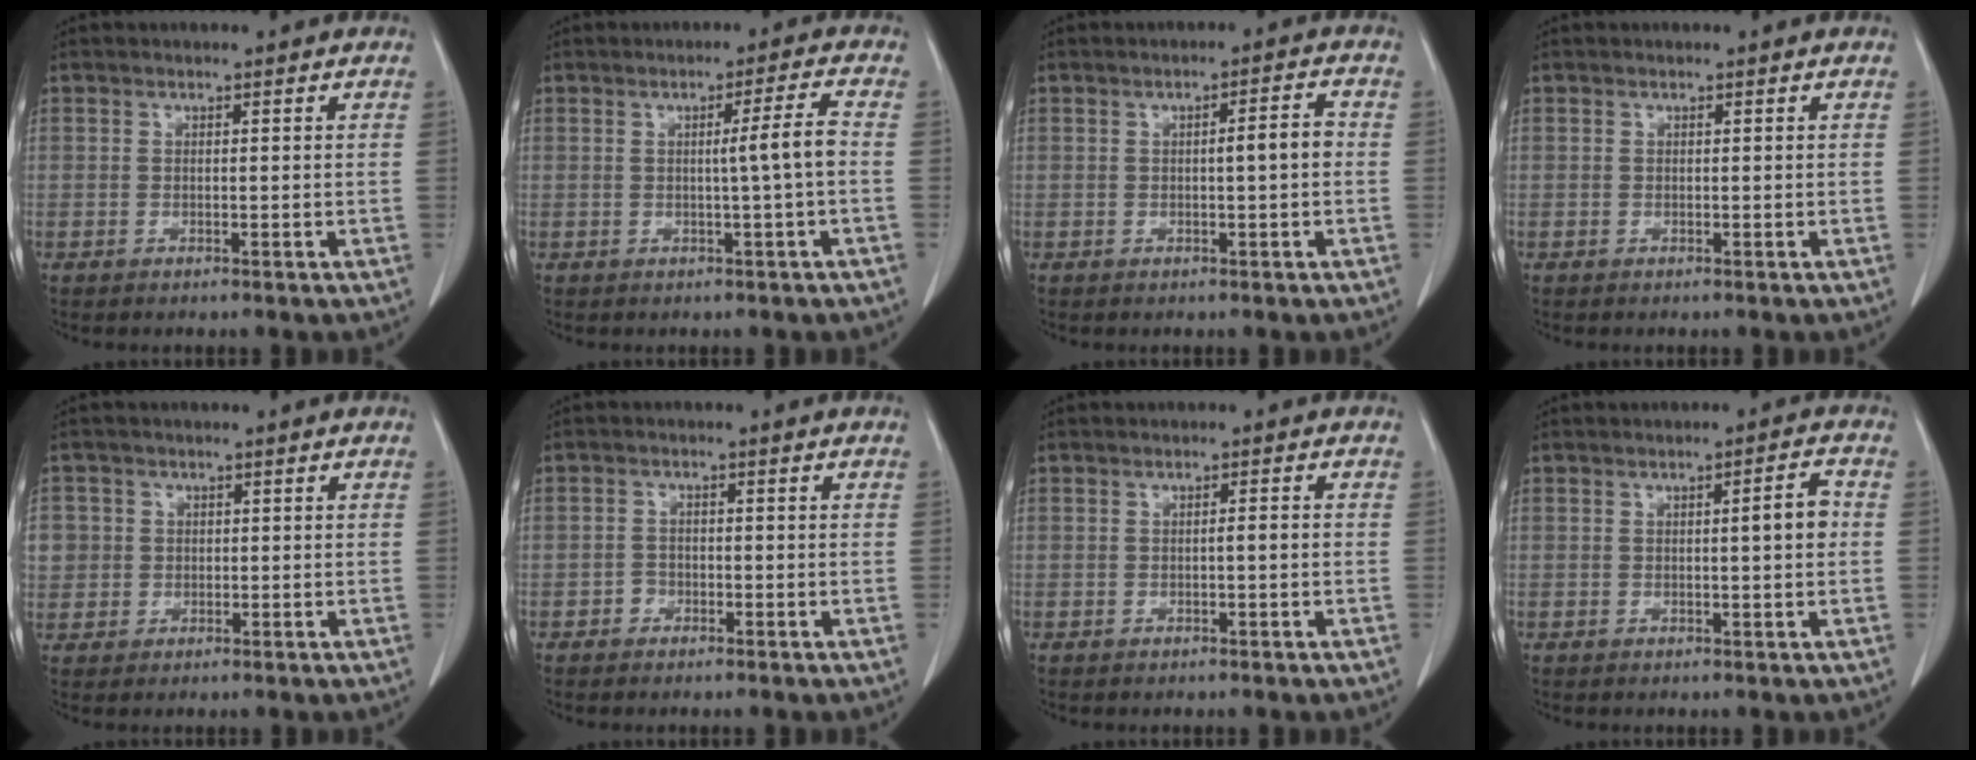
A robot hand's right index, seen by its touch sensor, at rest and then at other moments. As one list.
[{"total": 4.1, "force": [-0.4, -1.0, 3.9], "torque": [-0.060, 0.002, -0.004]}, {"total": 3.4, "force": [-0.1, 0.3, 3.4], "torque": [-0.052, 0.005, -0.002]}, {"total": 0.0}, {"total": 4.4, "force": [0.7, 4.3, 0.3], "torque": [0.001, 0.009, 0.016]}, {"total": 1.4, "force": [-0.8, 1.2, 0.3], "torque": [-0.001, 0.006, -0.015]}, {"total": 1.2, "force": [-0.3, 0.0, 1.1], "torque": [-0.016, 0.002, -0.003]}, {"total": 3.4, "force": [0.2, 0.3, 3.4], "torque": [-0.051, 0.005, 0.002]}]